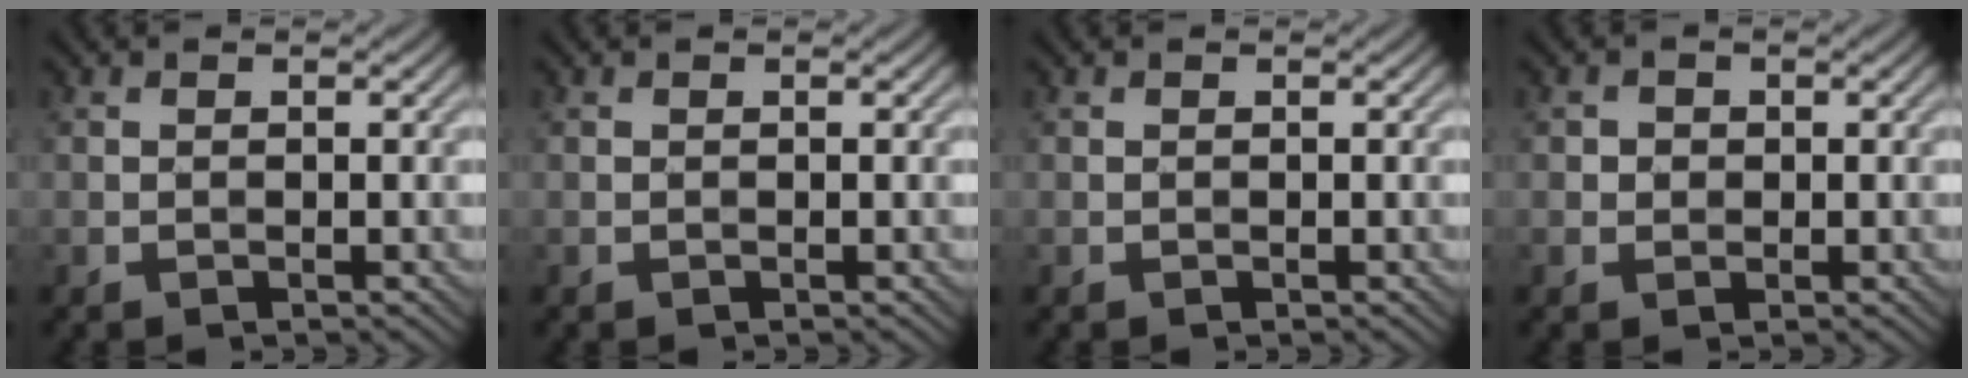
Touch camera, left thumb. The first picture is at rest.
{"total": 0.0}
{"total": 0.0}
{"total": 1.2, "force": [0.1, 1.2, 0.3], "torque": [0.000, -0.001, 0.000]}